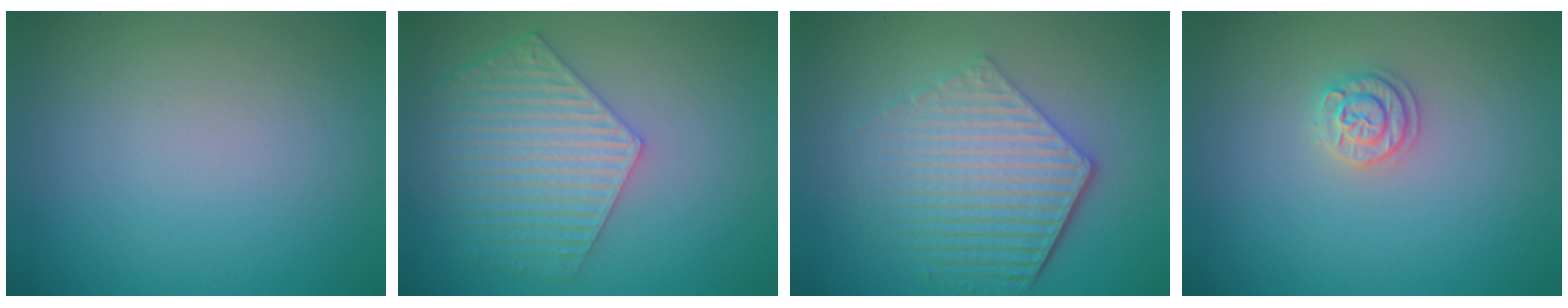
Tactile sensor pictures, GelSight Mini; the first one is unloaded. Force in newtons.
{"total": 5.7, "press": 4.6, "slide": 3.4}
{"total": 6.3, "press": 4.6, "slide": 4.4}
{"total": 1.8, "press": 1.7, "slide": 0.3}